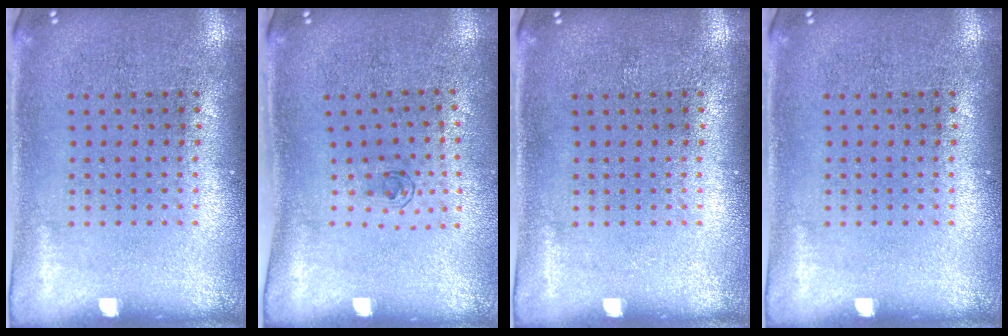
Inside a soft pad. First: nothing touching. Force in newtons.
{"total": 0.7, "press": 0.2, "slide": 0.6}
{"total": 0.0}
{"total": 0.0}